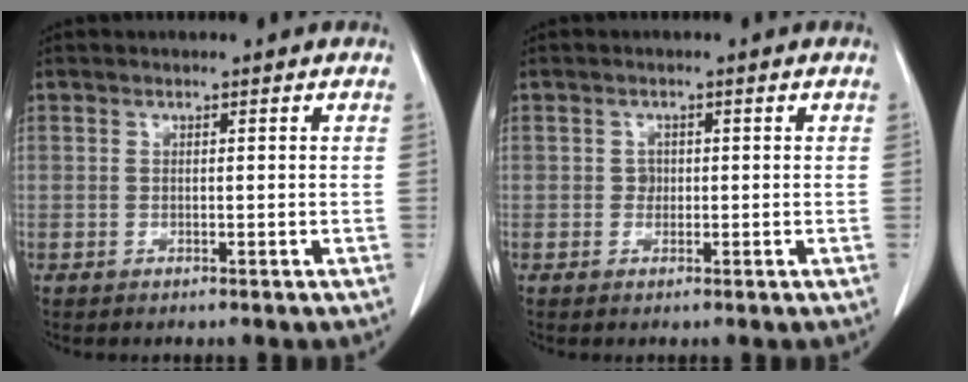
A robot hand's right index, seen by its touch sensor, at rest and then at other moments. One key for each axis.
{"total": 1.2, "fx": 0.0, "fy": 1.1, "fz": 0.4, "tx": -0.004, "ty": 0.003, "tz": 0.000}